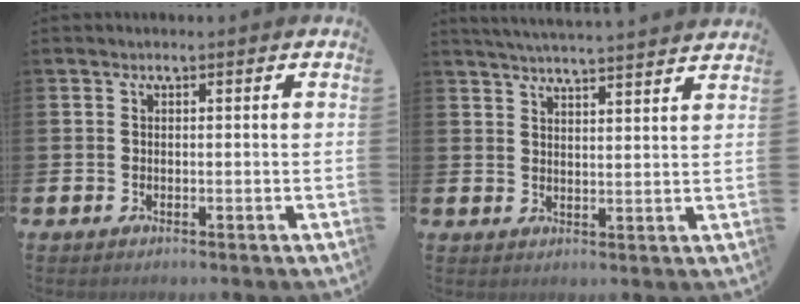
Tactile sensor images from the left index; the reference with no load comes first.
{"total": 4.6, "force": [4.5, -0.7, 0.4], "torque": [-0.017, -0.028, 0.079]}